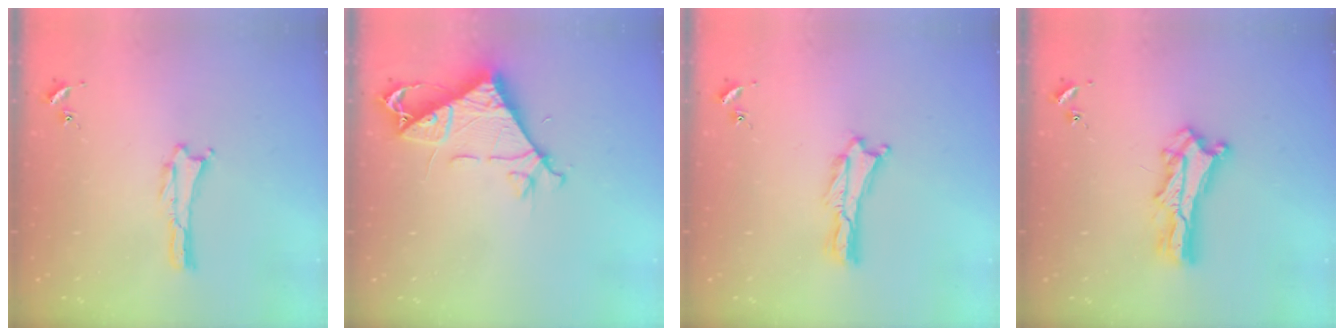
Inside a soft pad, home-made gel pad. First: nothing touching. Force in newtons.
{"total": 8.1, "press": 8.1, "slide": 0.6}
{"total": 0.6, "press": 0.5, "slide": 0.2}
{"total": 6.7, "press": 6.6, "slide": 0.5}